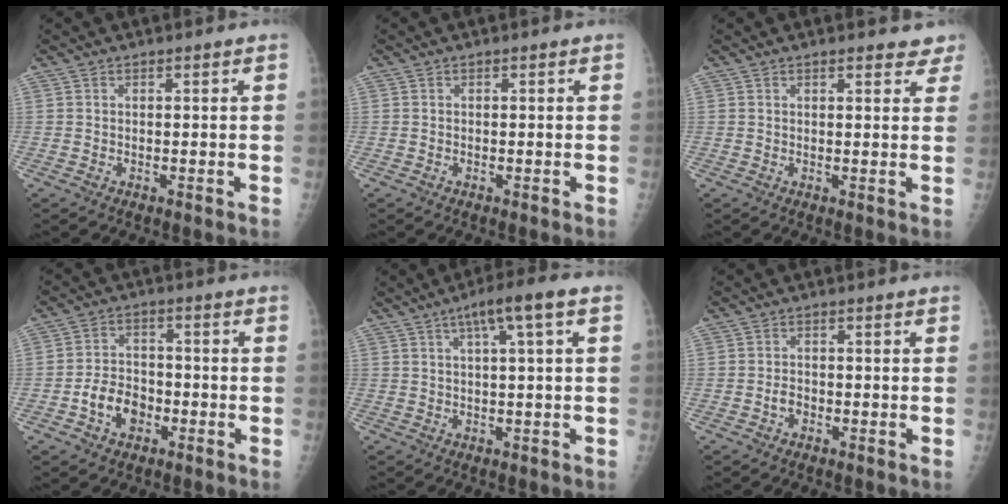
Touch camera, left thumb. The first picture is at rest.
{"total": 0.0}
{"total": 4.3, "force": [3.5, 1.6, 1.8], "torque": [0.005, -0.010, 0.031]}
{"total": 7.2, "force": [-3.0, 5.3, 3.9], "torque": [-0.046, 0.028, -0.053]}
{"total": 6.9, "force": [2.6, 0.3, 6.4], "torque": [-0.112, 0.018, 0.043]}
{"total": 2.0, "force": [-0.9, 1.4, 0.9], "torque": [-0.009, 0.010, -0.018]}